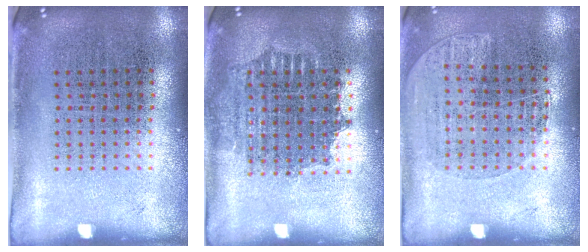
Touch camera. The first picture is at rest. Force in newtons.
{"total": 1.6, "press": 1.3, "slide": 0.8}
{"total": 1.1, "press": 0.9, "slide": 0.6}